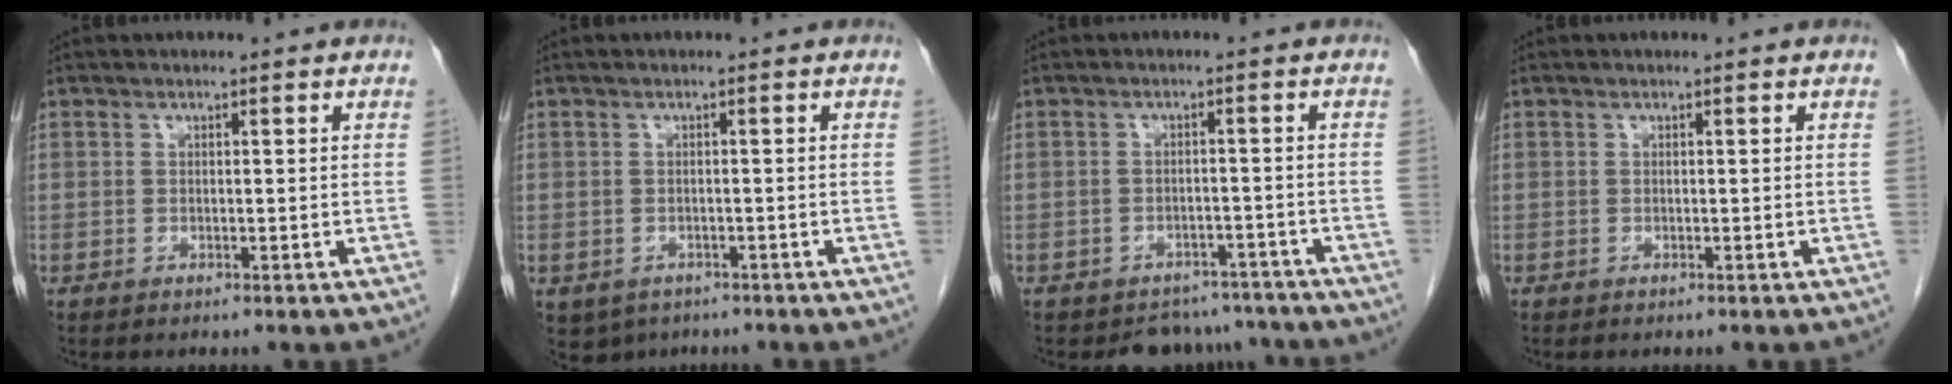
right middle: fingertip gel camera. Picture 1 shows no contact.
{"total": 4.9, "force": [-3.1, 3.6, 1.3], "torque": [-0.021, 0.001, -0.040]}
{"total": 5.8, "force": [-5.1, 2.6, -0.8], "torque": [0.022, 0.018, -0.065]}
{"total": 0.0}